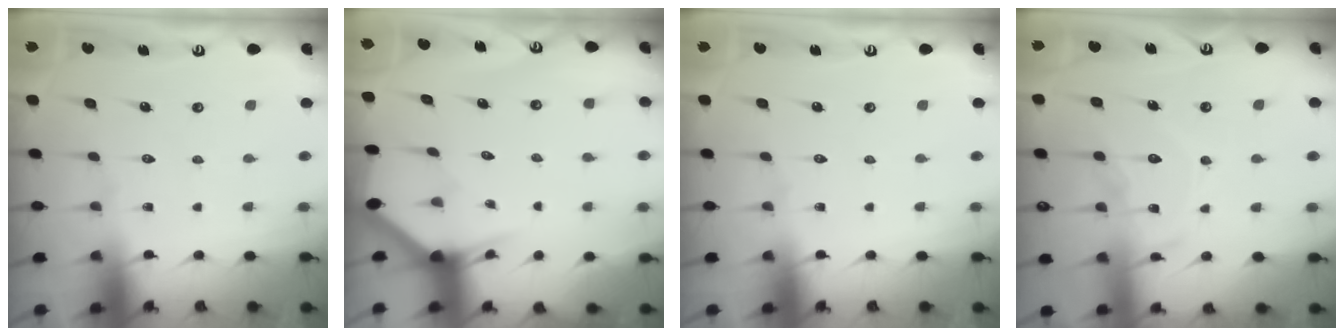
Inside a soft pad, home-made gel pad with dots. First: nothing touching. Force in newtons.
{"total": 3.0, "press": 3.0, "slide": 0.1}
{"total": 0.0}
{"total": 12.4, "press": 12.4, "slide": 1.2}